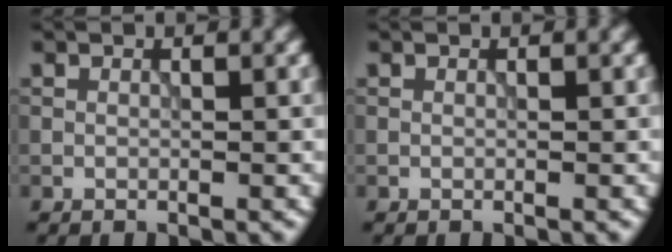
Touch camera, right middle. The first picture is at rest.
{"total": 0.0}